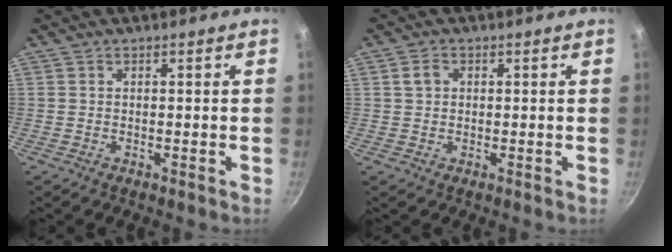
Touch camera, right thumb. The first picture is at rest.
{"total": 2.2, "force": [0.5, 1.8, 1.2], "torque": [-0.018, 0.004, 0.010]}